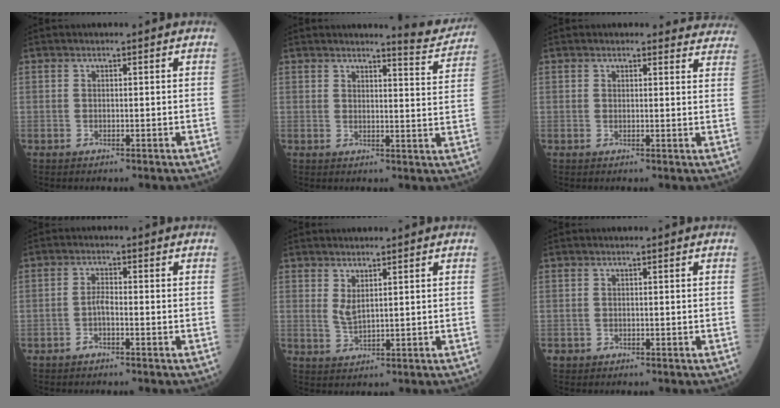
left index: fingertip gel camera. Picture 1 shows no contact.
{"total": 5.5, "force": [5.5, -0.2, 0.6], "torque": [-0.015, -0.035, 0.053]}
{"total": 7.2, "force": [7.0, 1.9, -0.1], "torque": [0.042, -0.020, 0.038]}
{"total": 1.9, "force": [-1.0, 0.4, 1.6], "torque": [-0.030, 0.002, -0.021]}
{"total": 2.1, "force": [1.0, 0.5, 1.8], "torque": [-0.046, -0.002, 0.028]}
{"total": 1.1, "force": [-0.5, 0.9, 0.5], "torque": [-0.015, 0.001, -0.005]}